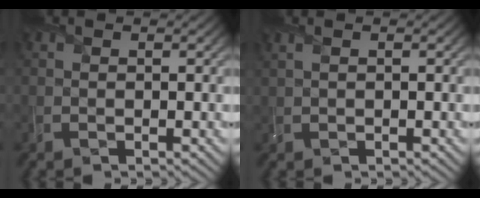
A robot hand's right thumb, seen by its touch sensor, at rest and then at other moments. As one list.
[{"total": 0.7, "force": [0.5, -0.2, 0.5], "torque": [-0.019, 0.005, 0.015]}]